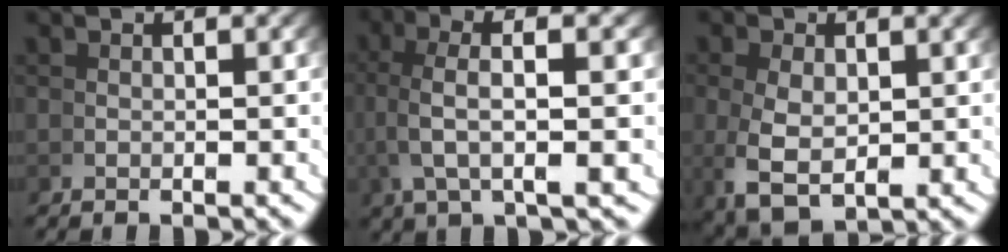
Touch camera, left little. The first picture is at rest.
{"total": 5.2, "force": [2.5, 0.5, 4.5], "torque": [-0.082, 0.024, 0.042]}
{"total": 5.0, "force": [-0.8, 3.3, 3.7], "torque": [-0.095, -0.027, 0.009]}